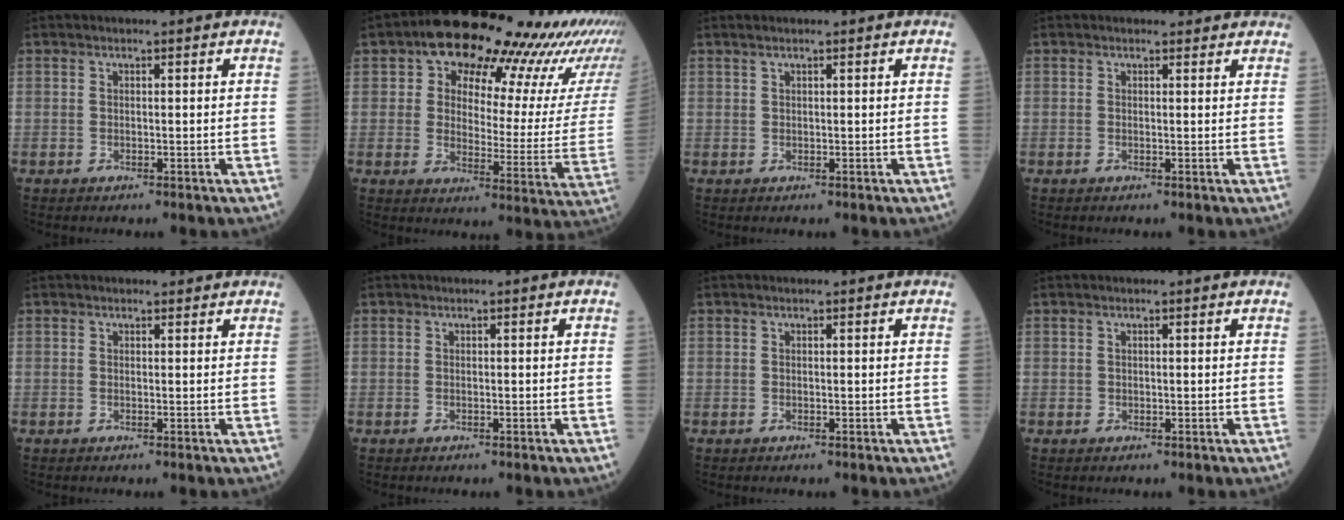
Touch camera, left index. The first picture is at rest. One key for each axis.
{"total": 21.0, "fx": 16.0, "fy": 7.0, "fz": 11.8, "tx": -0.139, "ty": -0.005, "tz": 0.180}
{"total": 0.9, "fx": 0.7, "fy": 0.1, "fz": 0.5, "tx": -0.015, "ty": 0.010, "tz": 0.017}
{"total": 2.0, "fx": 1.7, "fy": 1.0, "fz": 0.1, "tx": -0.002, "ty": 0.003, "tz": 0.008}
{"total": 0.8, "fx": 0.7, "fy": 0.4, "fz": 0.0, "tx": -0.007, "ty": 0.001, "tz": 0.007}
{"total": 0.0}
{"total": 0.0}
{"total": 0.0}